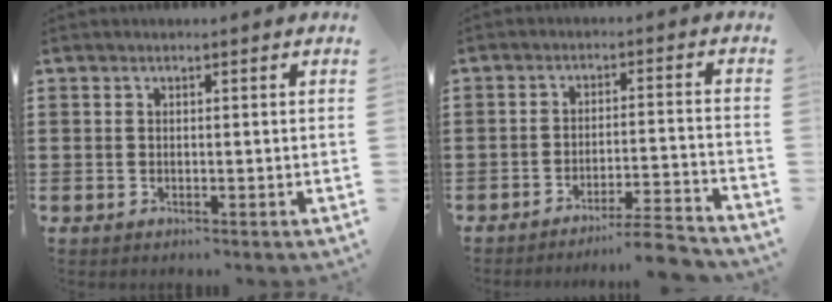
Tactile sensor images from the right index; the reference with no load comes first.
{"total": 5.3, "force": [-4.9, -0.6, 1.9], "torque": [-0.032, -0.015, -0.095]}